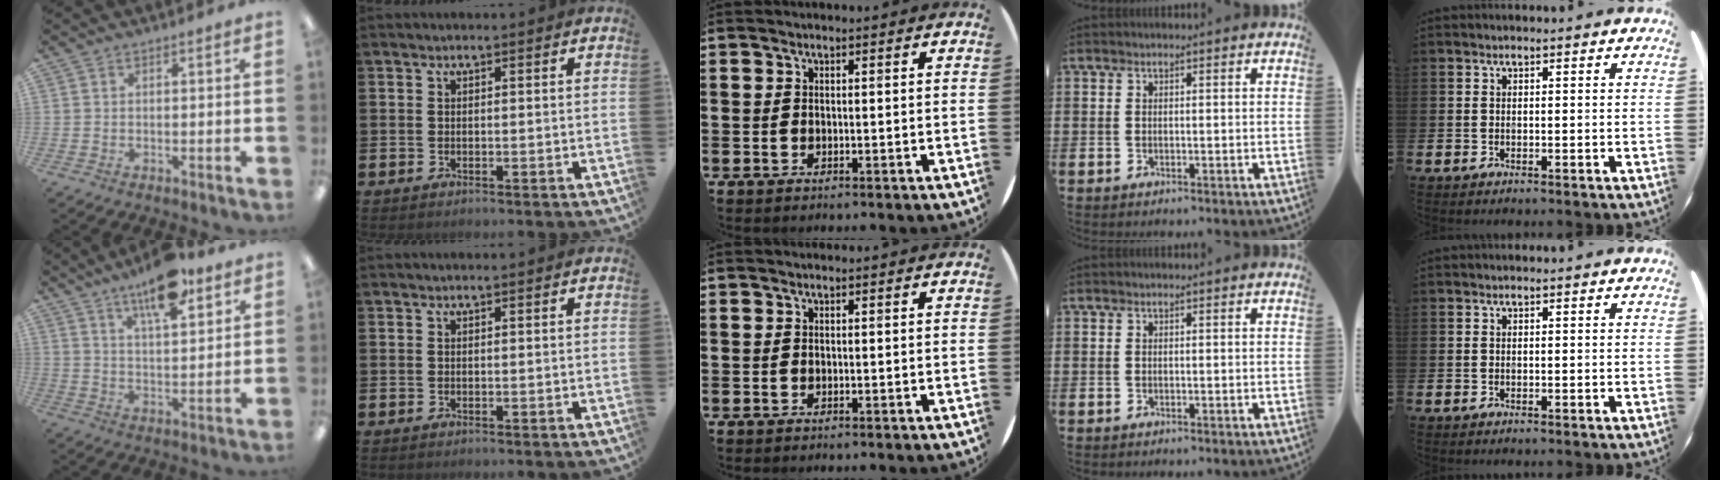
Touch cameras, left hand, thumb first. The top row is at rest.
{"thumb": {"total": 12.5, "force": [8.6, 4.2, 8.1], "torque": [-0.118, -0.045, 0.143]}}